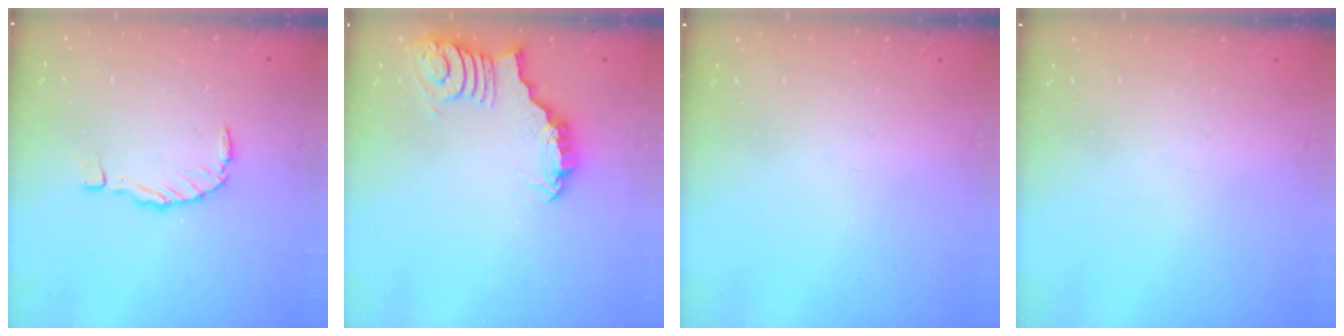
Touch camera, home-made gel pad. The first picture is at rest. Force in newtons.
{"total": 3.3, "press": 3.3, "slide": 0.1}
{"total": 0.0}
{"total": 0.0}